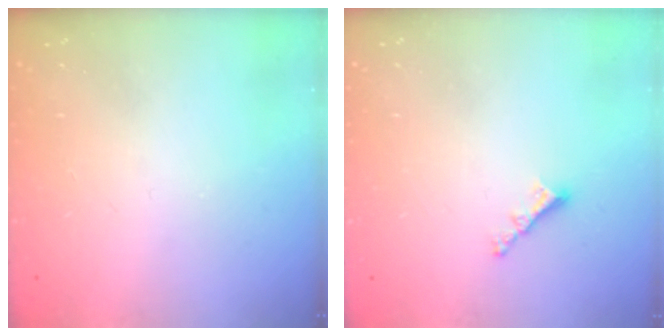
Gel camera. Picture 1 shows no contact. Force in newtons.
{"total": 3.5, "press": 3.5, "slide": 0.3}